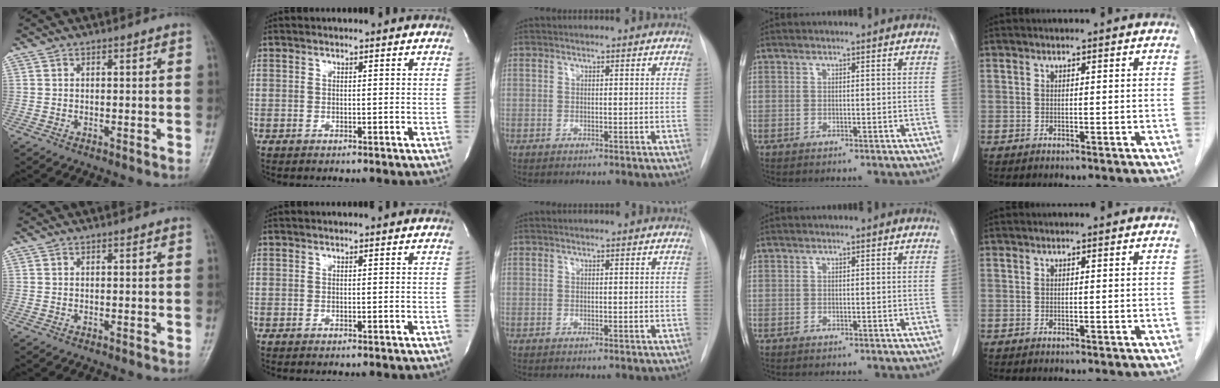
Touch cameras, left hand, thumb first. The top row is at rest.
{}